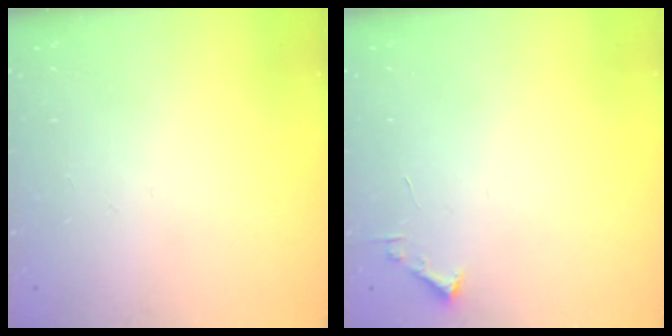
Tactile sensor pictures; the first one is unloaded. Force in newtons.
{"total": 1.7, "press": 1.7, "slide": 0.2}